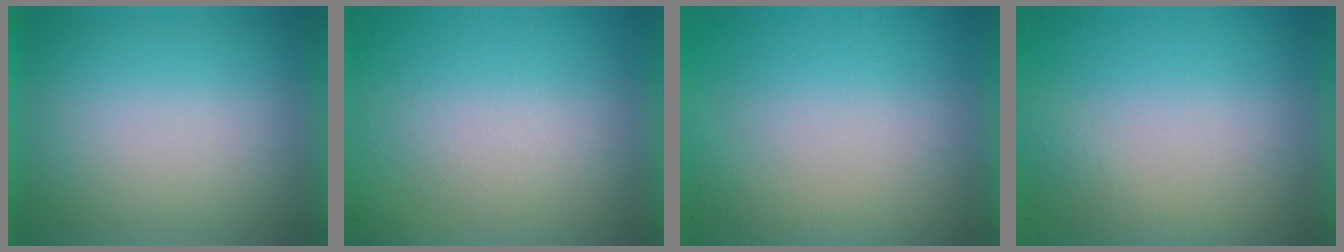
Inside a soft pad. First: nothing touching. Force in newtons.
{"total": 6.0}
{"total": 4.9}
{"total": 8.4}